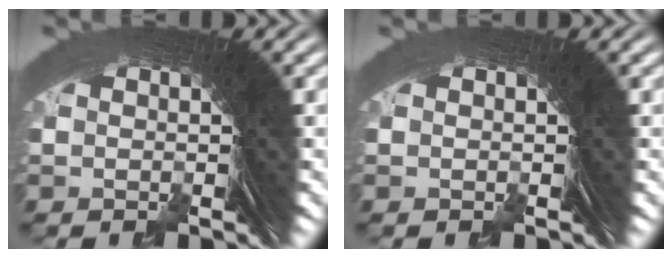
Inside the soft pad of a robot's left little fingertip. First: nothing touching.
{"total": 0.0}